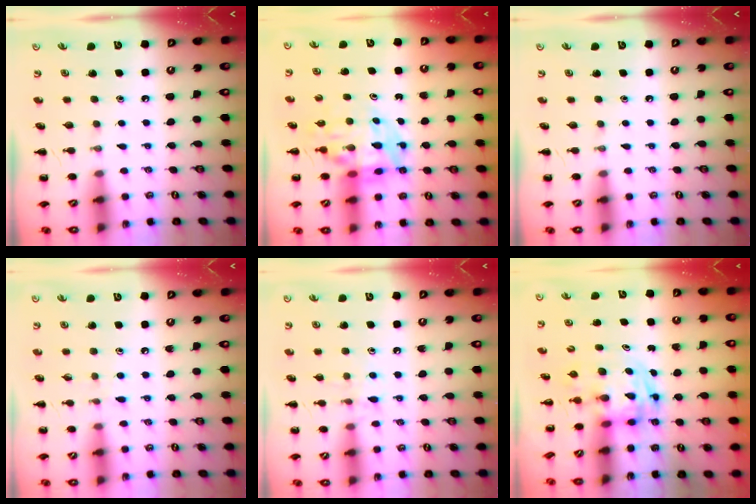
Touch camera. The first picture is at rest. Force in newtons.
{"total": 11.2, "press": 10.8, "slide": 3.1}
{"total": 0.0}
{"total": 5.8, "press": 5.4, "slide": 2.1}
{"total": 7.0, "press": 6.9, "slide": 1.3}
{"total": 2.7, "press": 2.7, "slide": 0.5}